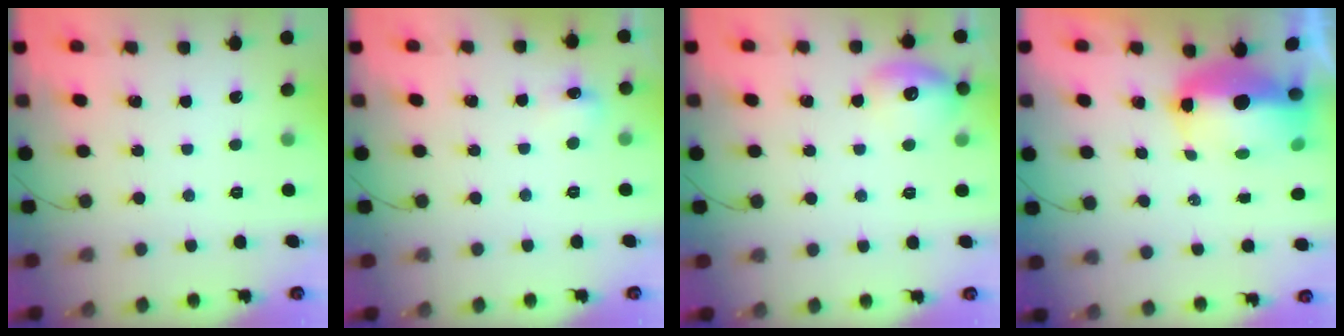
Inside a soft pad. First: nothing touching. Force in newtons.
{"total": 5.7, "press": 5.5, "slide": 1.6}
{"total": 12.2, "press": 12.2, "slide": 1.1}
{"total": 10.2, "press": 10.1, "slide": 1.7}